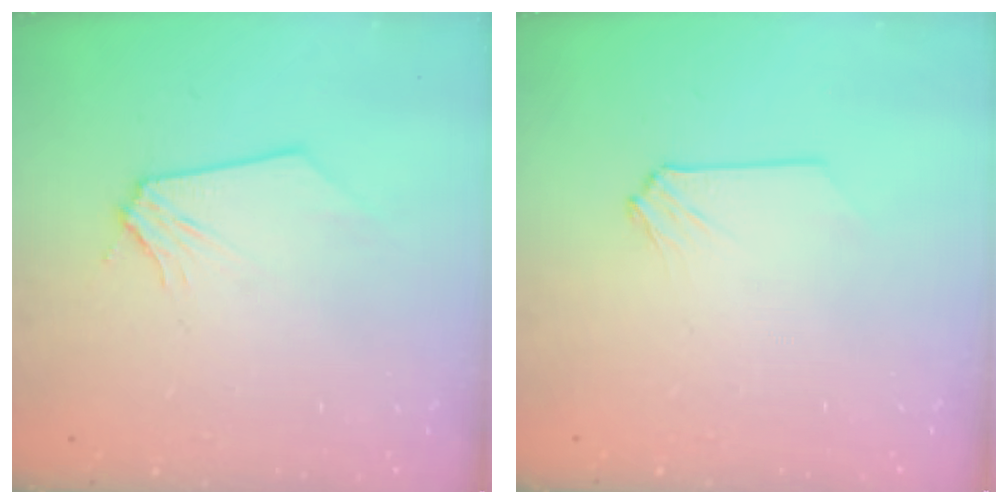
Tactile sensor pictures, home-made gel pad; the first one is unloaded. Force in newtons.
{"total": 0.0}